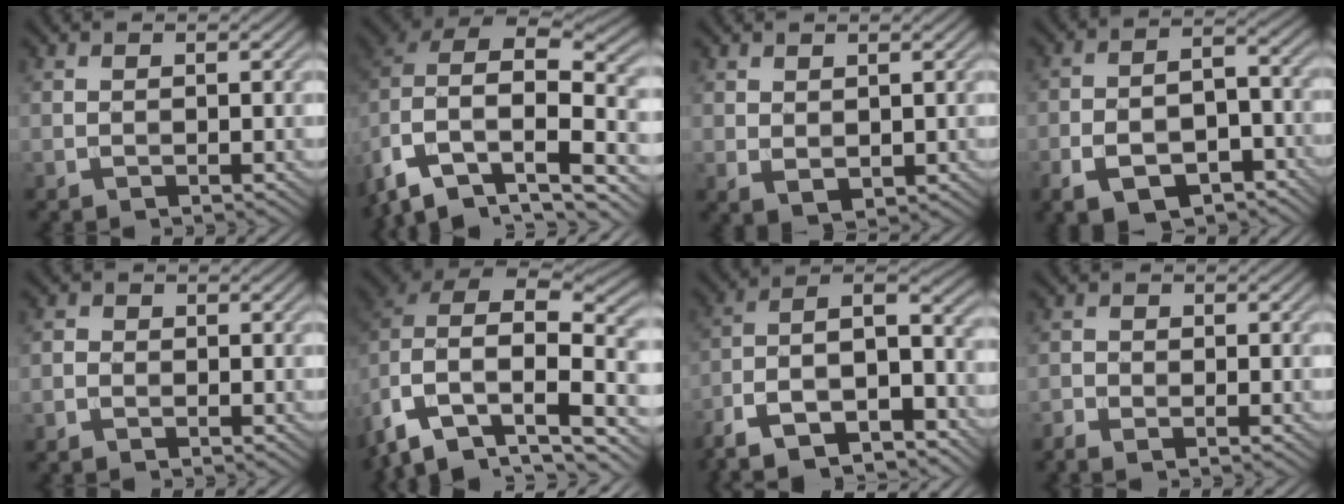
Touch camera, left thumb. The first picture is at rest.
{"total": 13.8, "force": [-6.1, 9.2, 8.2], "torque": [-0.196, -0.041, -0.083]}
{"total": 2.0, "force": [0.7, 1.3, 1.3], "torque": [-0.029, -0.008, 0.020]}
{"total": 9.9, "force": [-5.6, 5.2, 6.4], "torque": [-0.113, -0.013, -0.092]}
{"total": 1.3, "force": [-0.7, 0.9, 0.4], "torque": [-0.006, 0.001, -0.018]}
{"total": 14.0, "force": [-5.9, 9.6, 8.3], "torque": [-0.200, -0.040, -0.078]}
{"total": 15.6, "force": [-9.4, 6.6, 10.6], "torque": [-0.213, -0.029, -0.152]}
{"total": 1.9, "force": [-1.4, 0.8, 1.1], "torque": [-0.024, -0.003, -0.032]}